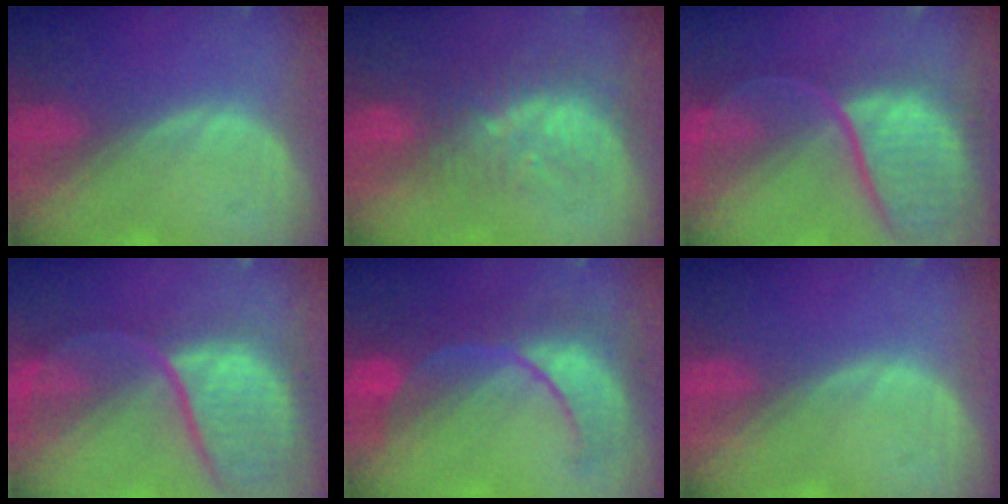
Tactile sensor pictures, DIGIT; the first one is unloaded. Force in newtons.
{"total": 7.7, "press": 7.2, "slide": 2.6}
{"total": 12.1, "press": 9.9, "slide": 7.0}
{"total": 12.0, "press": 9.9, "slide": 6.8}
{"total": 9.4, "press": 9.4, "slide": 0.7}
{"total": 0.0}